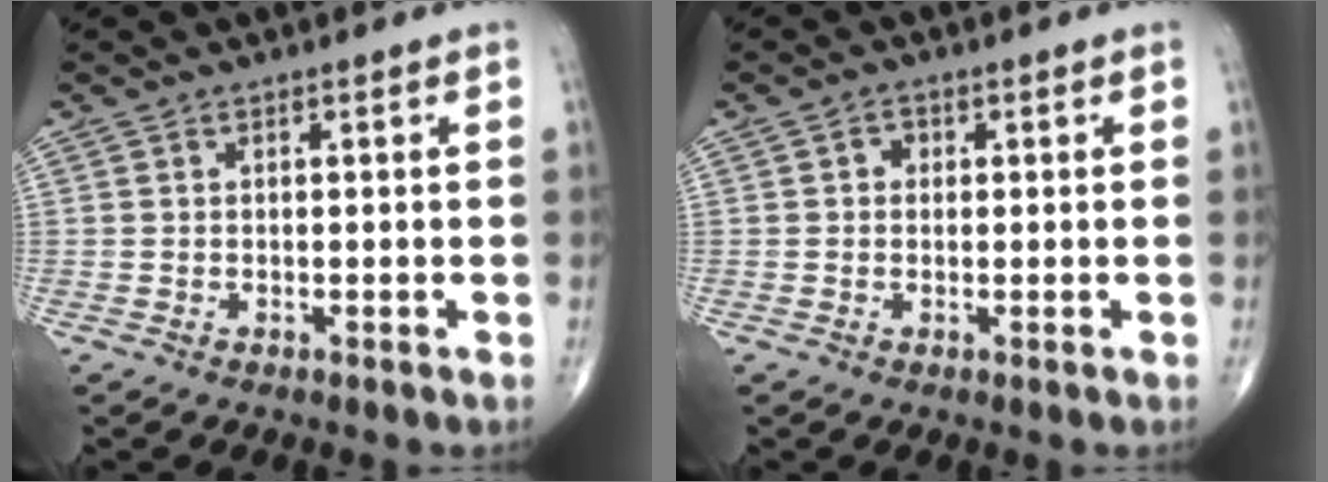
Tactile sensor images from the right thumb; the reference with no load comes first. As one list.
[{"total": 1.7, "force": [0.3, 1.5, 0.8], "torque": [-0.003, 0.003, 0.000]}]